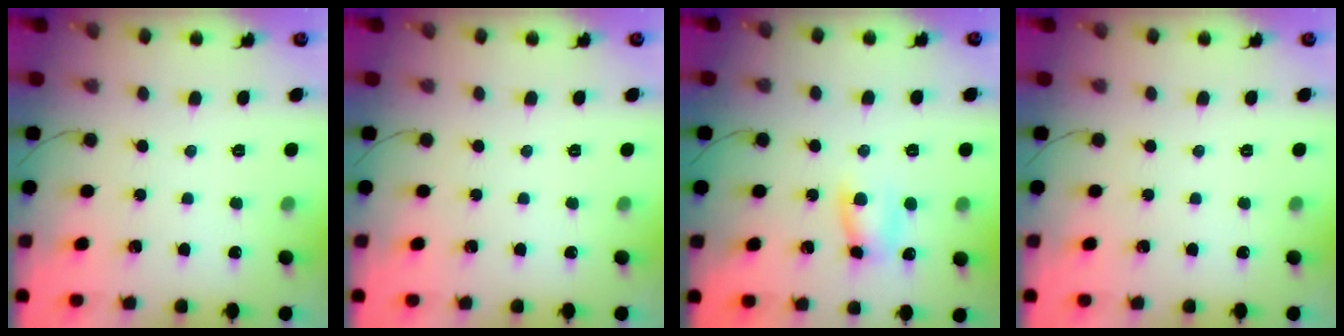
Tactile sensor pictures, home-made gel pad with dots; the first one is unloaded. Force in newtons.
{"total": 0.0}
{"total": 6.4, "press": 6.4, "slide": 0.1}
{"total": 0.0}